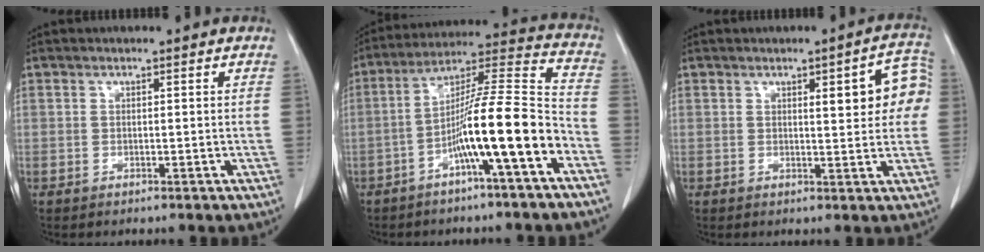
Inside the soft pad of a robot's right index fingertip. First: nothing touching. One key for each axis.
{"total": 14.2, "fx": -5.8, "fy": 0.0, "fz": 12.9, "tx": -0.216, "ty": 0.015, "tz": -0.103}
{"total": 7.8, "fx": 1.8, "fy": 2.1, "fz": 7.3, "tx": -0.084, "ty": 0.018, "tz": 0.017}